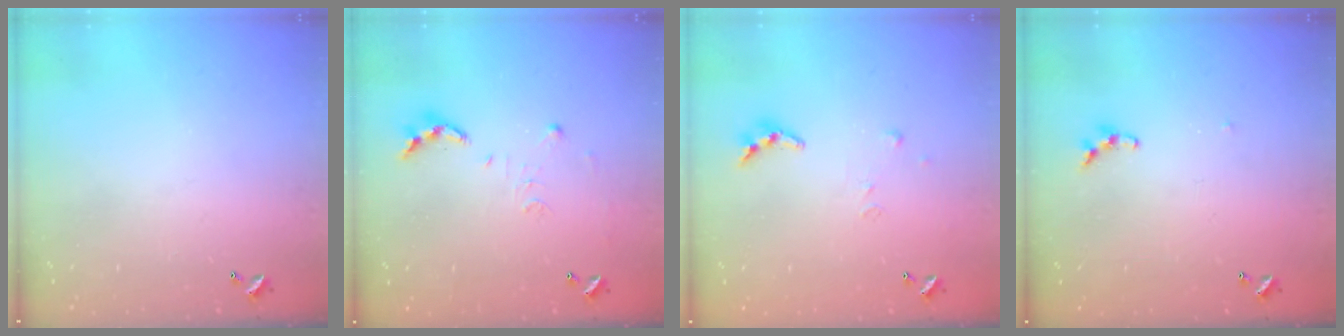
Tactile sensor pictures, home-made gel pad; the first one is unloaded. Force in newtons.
{"total": 7.0, "press": 7.0, "slide": 0.5}
{"total": 5.7, "press": 5.7, "slide": 0.4}
{"total": 4.6, "press": 4.5, "slide": 0.7}